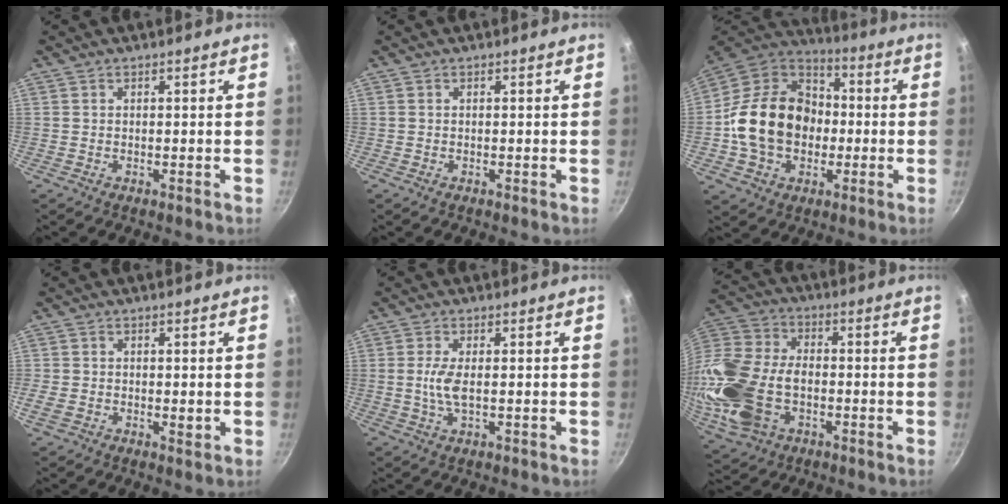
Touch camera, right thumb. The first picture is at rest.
{"total": 0.0}
{"total": 20.7, "force": [-1.8, 16.0, 12.9], "torque": [-0.198, 0.044, -0.037]}
{"total": 3.4, "force": [-0.5, 2.3, 2.5], "torque": [-0.046, -0.002, -0.010]}
{"total": 4.3, "force": [0.0, 1.5, 4.0], "torque": [-0.094, -0.001, -0.003]}
{"total": 20.5, "force": [-4.3, 13.6, 14.7], "torque": [-0.308, 0.025, -0.081]}